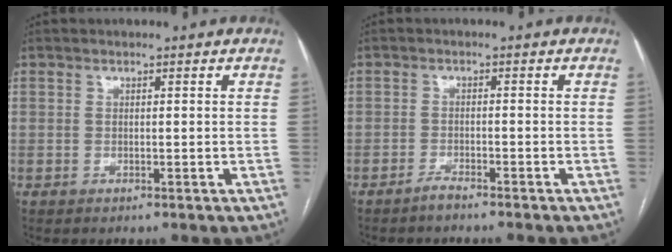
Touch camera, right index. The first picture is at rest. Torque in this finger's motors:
{"motor_torque": [-0.06, -0.12, -0.02, 0.03]}